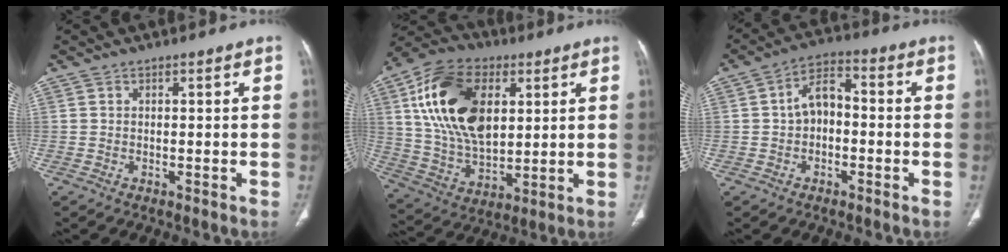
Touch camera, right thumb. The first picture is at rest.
{"total": 21.4, "force": [6.0, 13.0, 15.9], "torque": [-0.272, -0.014, 0.109]}
{"total": 7.0, "force": [-0.4, 4.8, 5.1], "torque": [-0.072, 0.029, -0.019]}